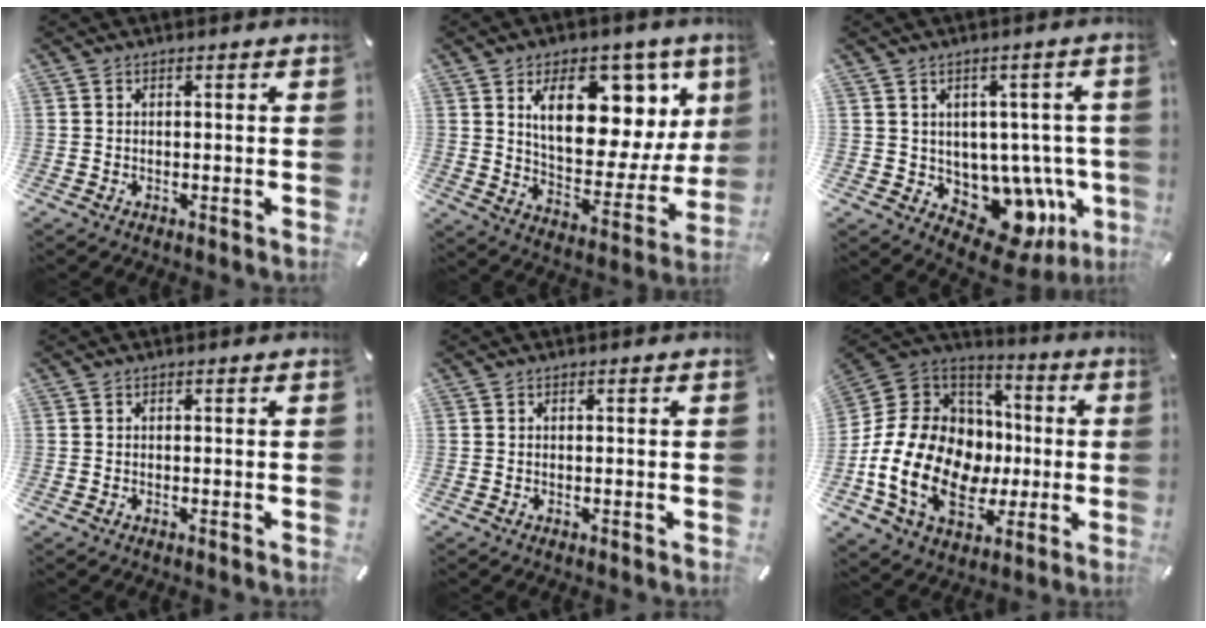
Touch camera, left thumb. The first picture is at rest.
{"total": 19.1, "force": [9.7, 10.6, 12.5], "torque": [-0.176, -0.058, 0.163]}
{"total": 10.6, "force": [-2.6, 7.8, 6.6], "torque": [-0.069, -0.014, -0.025]}
{"total": 0.0}
{"total": 0.0}
{"total": 22.1, "force": [-4.8, 16.5, 13.9], "torque": [-0.301, 0.012, -0.058]}